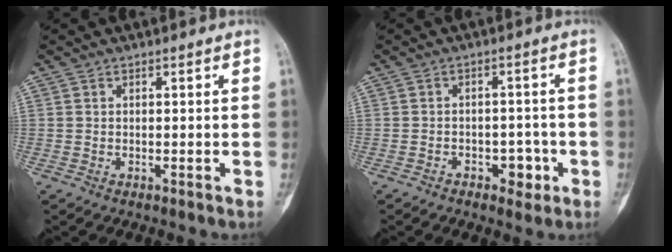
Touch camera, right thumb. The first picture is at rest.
{"total": 4.4, "force": [-2.0, 2.9, 2.6], "torque": [-0.015, 0.020, -0.027]}